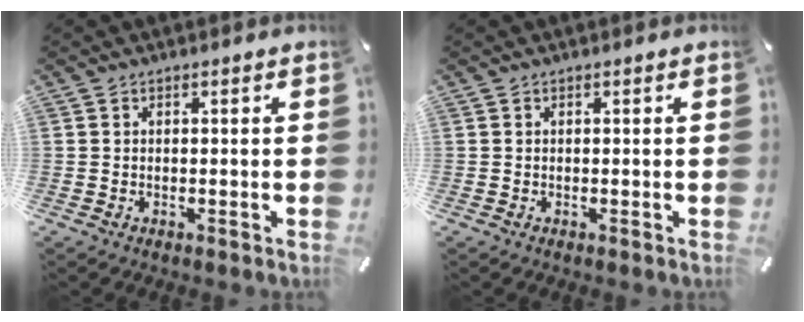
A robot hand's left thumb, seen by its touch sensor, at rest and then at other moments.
{"total": 0.0}